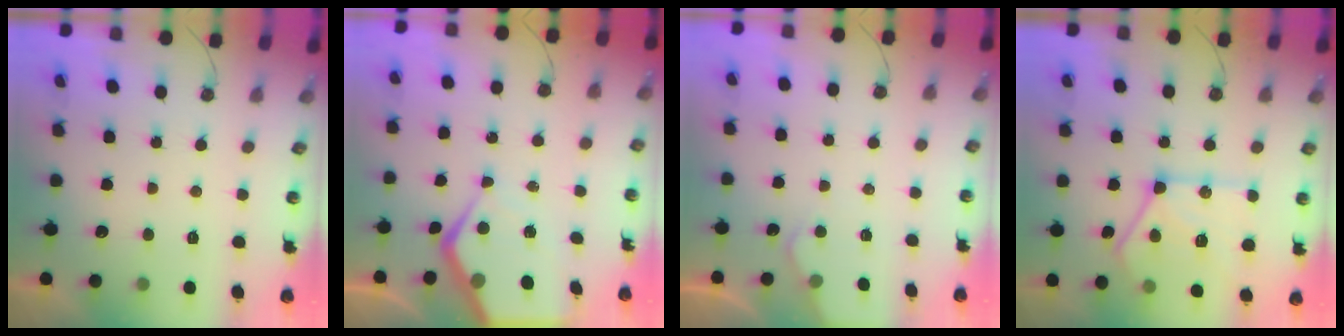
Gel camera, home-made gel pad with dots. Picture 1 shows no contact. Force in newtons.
{"total": 9.7, "press": 9.7, "slide": 0.9}
{"total": 3.4, "press": 3.4, "slide": 0.4}
{"total": 17.4, "press": 17.3, "slide": 0.8}